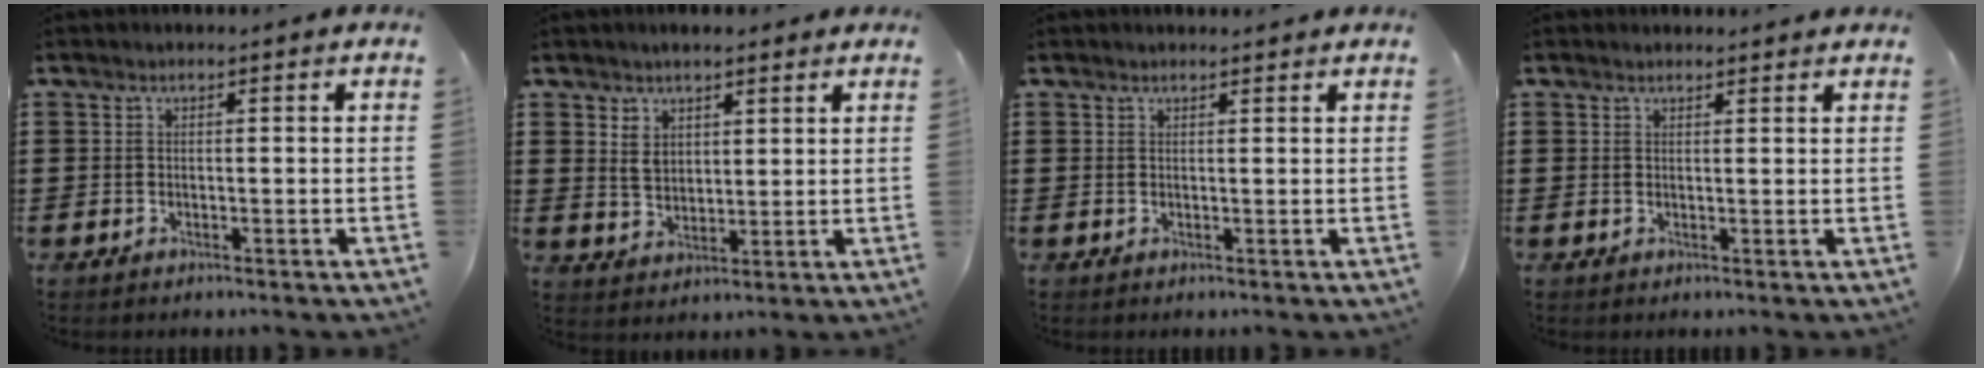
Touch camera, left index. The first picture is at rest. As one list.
[{"total": 4.3, "force": [2.9, 2.6, 1.7], "torque": [-0.045, 0.007, 0.053]}, {"total": 0.8, "force": [0.8, 0.1, 0.1], "torque": [-0.005, -0.001, 0.015]}, {"total": 1.1, "force": [1.1, 0.1, 0.2], "torque": [-0.005, -0.001, 0.022]}]